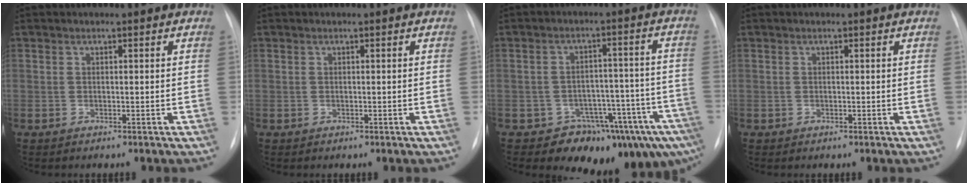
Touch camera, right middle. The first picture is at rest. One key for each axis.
{"total": 0.0}
{"total": 11.6, "fx": -8.0, "fy": 5.4, "fz": 6.3, "tx": -0.046, "ty": 0.056, "tz": -0.106}
{"total": 0.0}